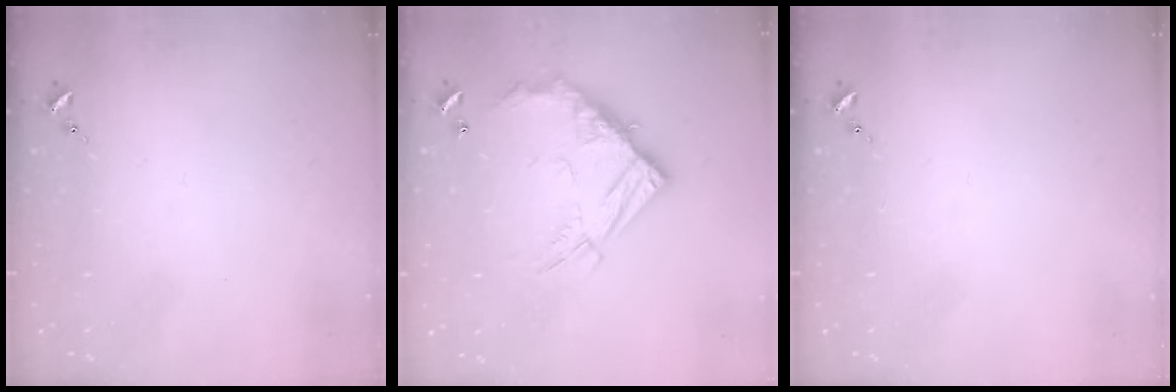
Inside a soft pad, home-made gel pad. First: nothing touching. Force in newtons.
{"total": 17.2, "press": 17.1, "slide": 1.7}
{"total": 0.0}